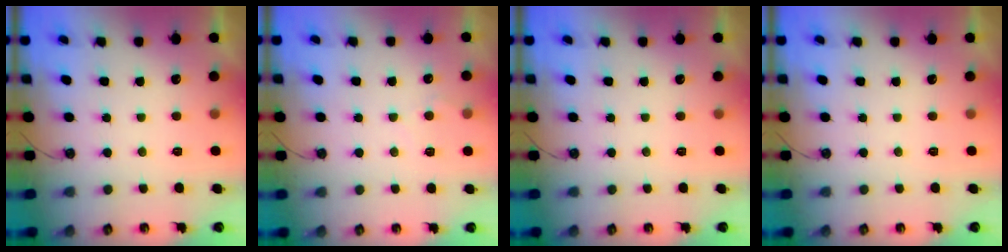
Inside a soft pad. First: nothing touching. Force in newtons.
{"total": 4.9, "press": 4.8, "slide": 0.6}
{"total": 0.0}
{"total": 0.0}